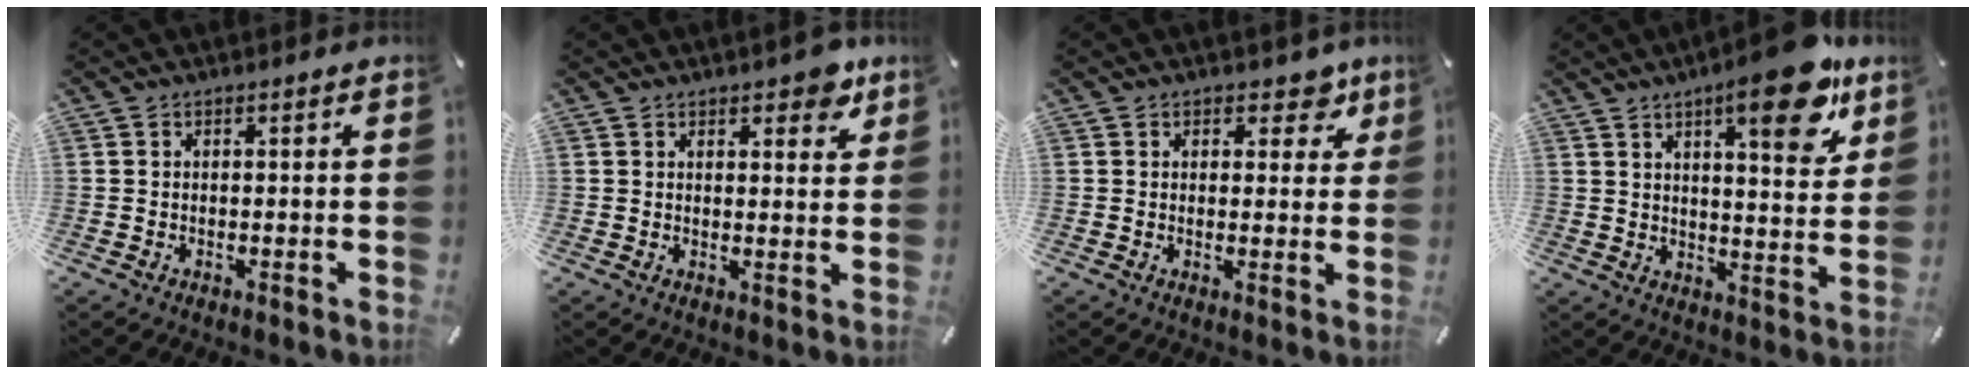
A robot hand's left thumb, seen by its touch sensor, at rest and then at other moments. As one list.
[{"total": 5.0, "force": [3.7, 2.4, 2.4], "torque": [-0.024, -0.017, 0.060]}, {"total": 6.3, "force": [3.8, 3.9, 3.3], "torque": [-0.011, -0.022, 0.056]}, {"total": 15.8, "force": [9.7, 4.7, 11.5], "torque": [-0.145, -0.058, 0.149]}]